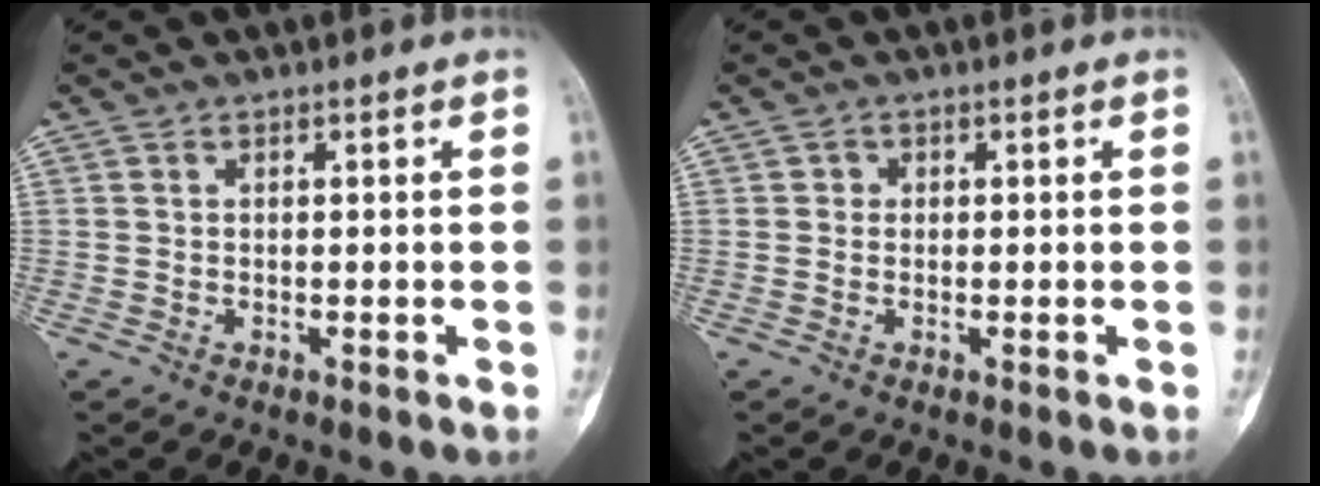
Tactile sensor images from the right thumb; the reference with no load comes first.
{"total": 0.8, "force": [0.0, 0.8, 0.2], "torque": [0.003, 0.003, -0.002]}